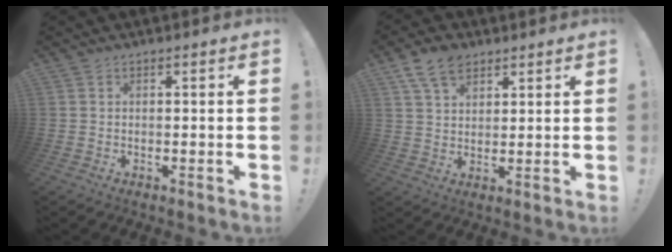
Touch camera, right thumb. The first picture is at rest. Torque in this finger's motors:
{"motor_torque": [-0.47, 0.58, 0.07, 0.07, 0.00]}